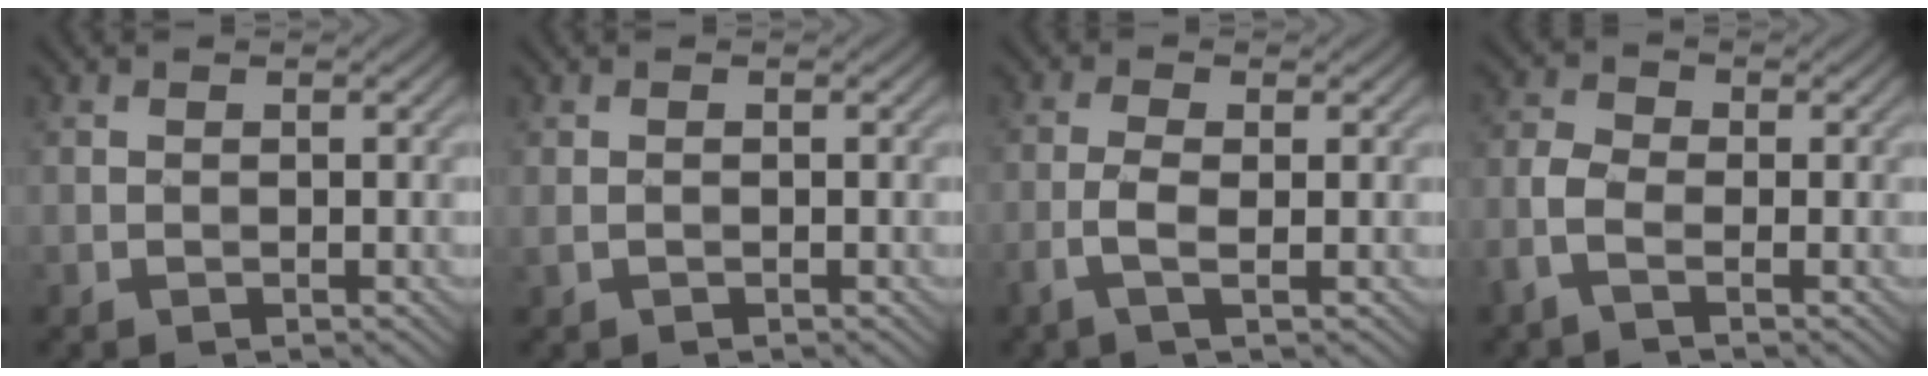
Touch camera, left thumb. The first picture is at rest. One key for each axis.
{"total": 0.8, "fx": 0.0, "fy": 0.4, "fz": 0.6, "tx": -0.019, "ty": 0.000, "tz": 0.001}
{"total": 2.9, "fx": -0.8, "fy": 0.7, "fz": 2.7, "tx": -0.070, "ty": 0.001, "tz": -0.021}
{"total": 3.5, "fx": -1.6, "fy": 1.7, "fz": 2.6, "tx": -0.072, "ty": 0.008, "tz": -0.044}